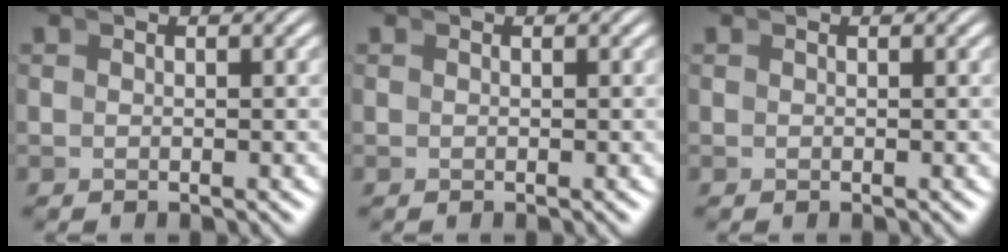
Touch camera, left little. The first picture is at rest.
{"total": 0.0}
{"total": 0.0}